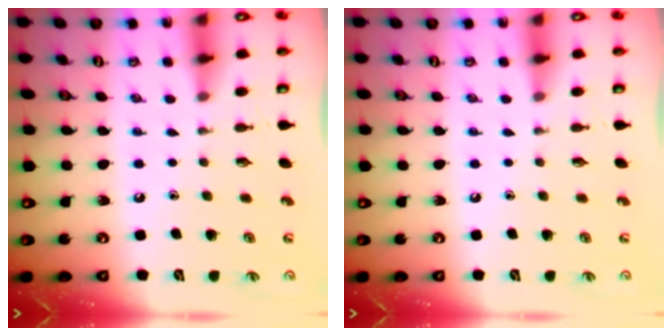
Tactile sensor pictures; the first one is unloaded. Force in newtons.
{"total": 0.0}